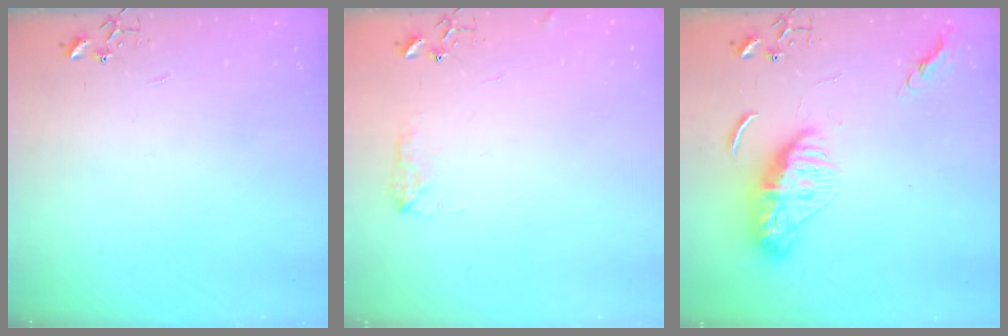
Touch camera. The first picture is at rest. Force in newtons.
{"total": 6.9, "press": 6.9, "slide": 0.3}
{"total": 12.5, "press": 12.5, "slide": 1.1}